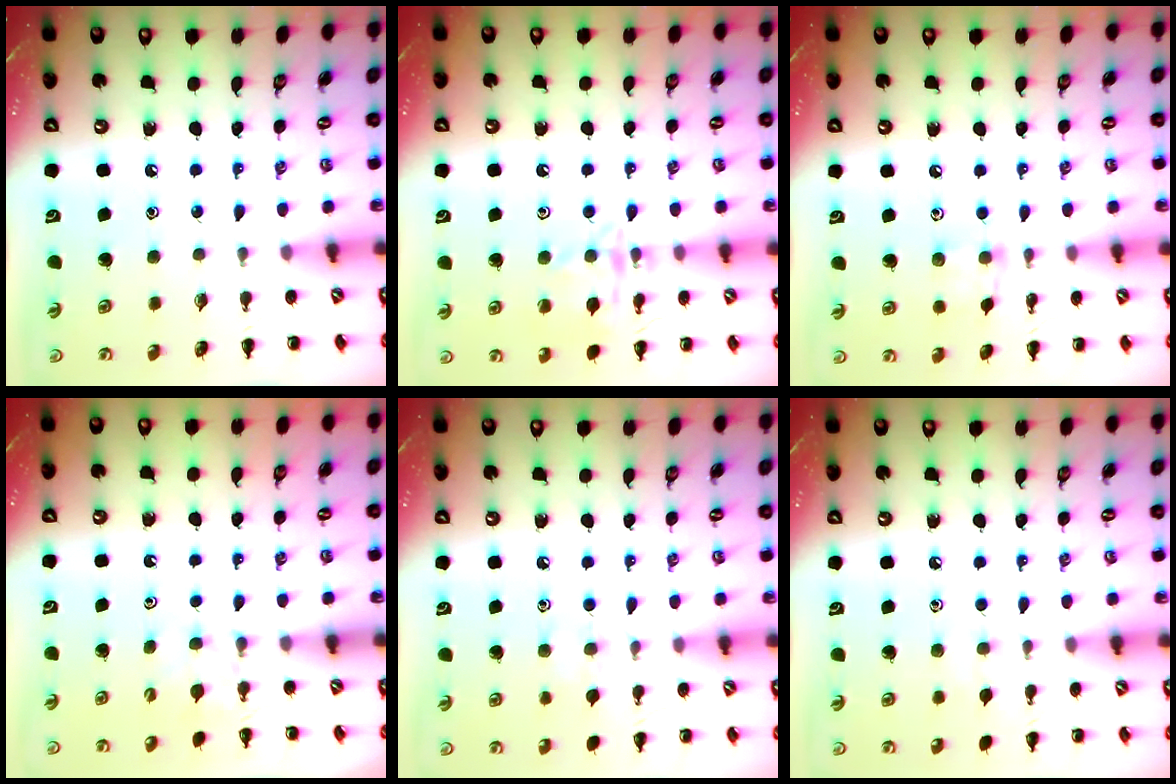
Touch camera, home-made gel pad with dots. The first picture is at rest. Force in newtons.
{"total": 12.2, "press": 12.1, "slide": 0.8}
{"total": 7.2, "press": 6.9, "slide": 1.7}
{"total": 3.7, "press": 3.5, "slide": 1.2}
{"total": 6.1, "press": 5.8, "slide": 1.9}
{"total": 4.3, "press": 4.0, "slide": 1.7}